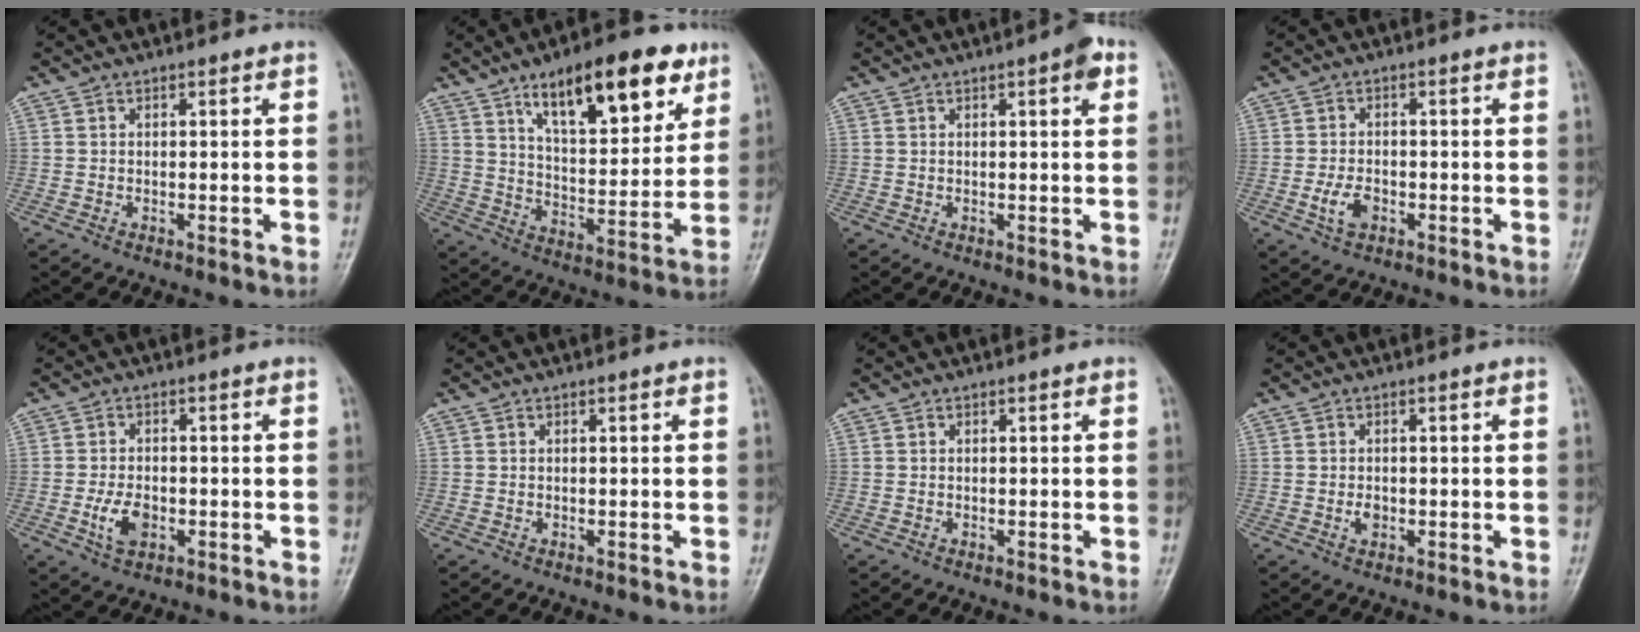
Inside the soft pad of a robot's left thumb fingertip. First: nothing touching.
{"total": 19.2, "force": [10.8, 7.5, 13.9], "torque": [-0.164, -0.045, 0.172]}
{"total": 3.2, "force": [1.3, 0.7, 2.8], "torque": [-0.035, 0.001, 0.014]}
{"total": 4.1, "force": [-1.5, 2.5, 2.9], "torque": [-0.054, 0.007, -0.025]}
{"total": 5.1, "force": [-1.5, 3.1, 3.7], "torque": [-0.068, 0.004, -0.025]}
{"total": 0.0}
{"total": 0.0}
{"total": 1.7, "force": [-0.4, 1.3, 1.2], "torque": [-0.015, 0.002, -0.006]}